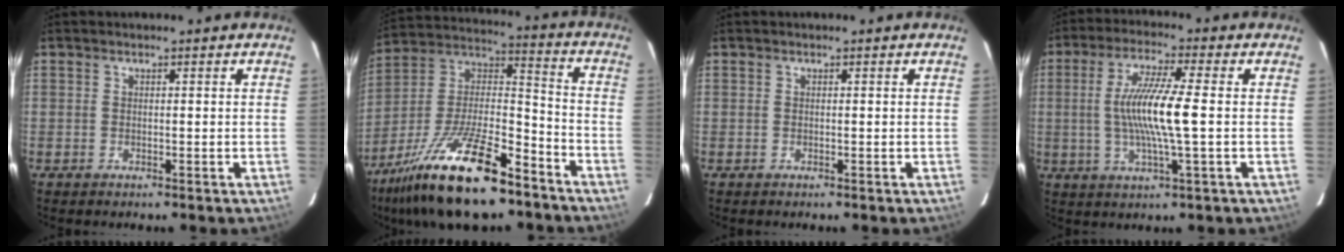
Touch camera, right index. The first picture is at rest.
{"total": 24.1, "force": [-16.0, 7.9, 16.2], "torque": [-0.312, -0.012, -0.272]}
{"total": 0.0}
{"total": 11.0, "force": [-0.4, 0.4, 11.0], "torque": [-0.211, -0.003, -0.007]}